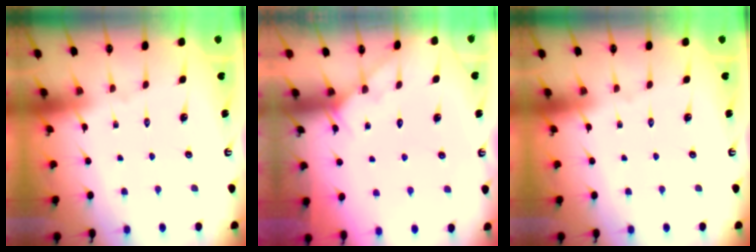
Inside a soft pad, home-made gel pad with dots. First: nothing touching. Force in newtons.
{"total": 4.5, "press": 4.5, "slide": 0.5}
{"total": 0.0}